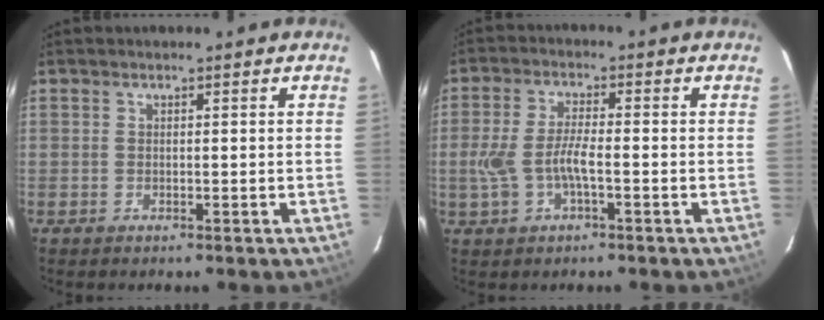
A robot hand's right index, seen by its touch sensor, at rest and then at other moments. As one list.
[{"total": 6.9, "force": [-1.9, 2.4, 6.2], "torque": [-0.135, 0.001, -0.033]}]